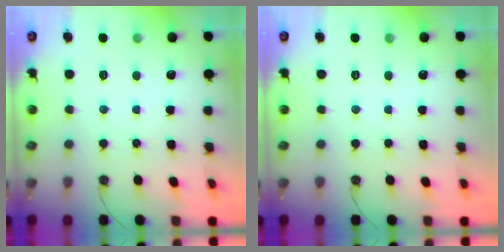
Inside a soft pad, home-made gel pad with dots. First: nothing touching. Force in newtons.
{"total": 0.0}